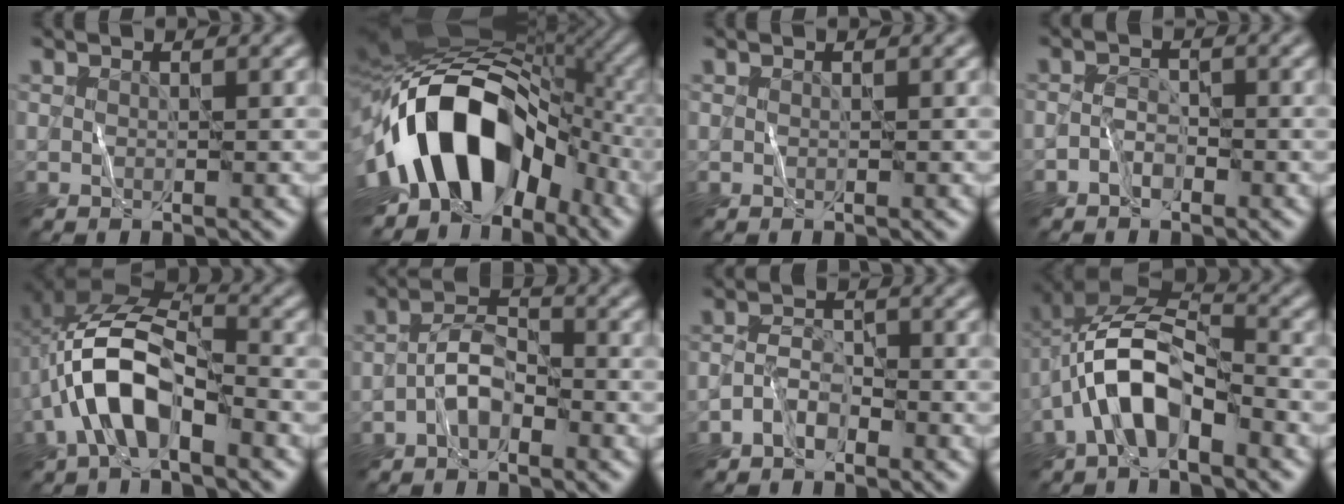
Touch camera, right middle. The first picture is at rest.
{"total": 16.3, "force": [-4.5, 10.3, 11.8], "torque": [-0.182, 0.005, -0.083]}
{"total": 0.0}
{"total": 1.5, "force": [-1.1, 0.8, 0.6], "torque": [-0.009, 0.007, -0.026]}
{"total": 9.1, "force": [-3.1, 4.6, 7.2], "torque": [-0.146, 0.013, -0.066]}
{"total": 3.1, "force": [-1.7, 1.6, 2.0], "torque": [-0.033, 0.015, -0.040]}
{"total": 2.2, "force": [-1.7, 1.1, 0.9], "torque": [-0.015, 0.010, -0.037]}
{"total": 8.4, "force": [-3.4, 4.1, 6.4], "torque": [-0.128, 0.011, -0.073]}